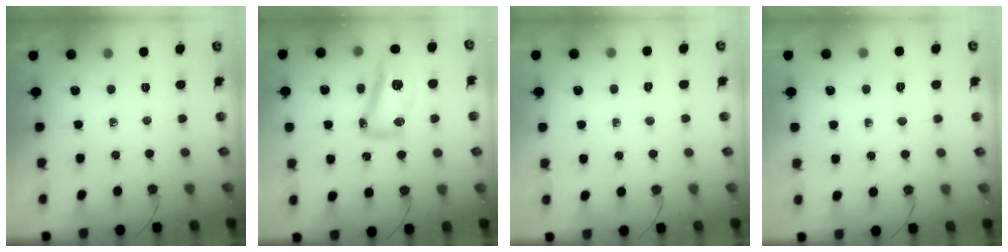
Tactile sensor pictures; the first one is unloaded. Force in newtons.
{"total": 16.4, "press": 14.7, "slide": 7.2}
{"total": 2.5, "press": 2.5, "slide": 0.3}
{"total": 2.8, "press": 2.8, "slide": 0.4}